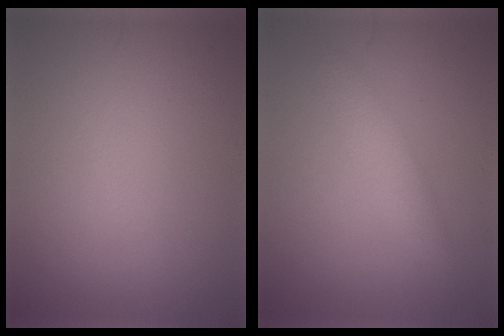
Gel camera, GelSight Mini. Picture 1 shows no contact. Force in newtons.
{"total": 2.1, "press": 2.1, "slide": 0.2}